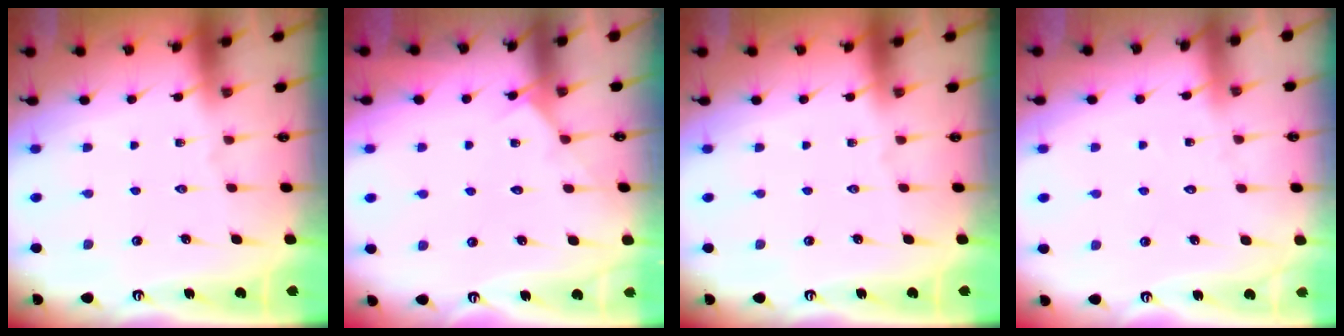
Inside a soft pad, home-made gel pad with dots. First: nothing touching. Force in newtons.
{"total": 5.0, "press": 5.0, "slide": 0.3}
{"total": 0.0}
{"total": 3.5, "press": 3.4, "slide": 0.3}